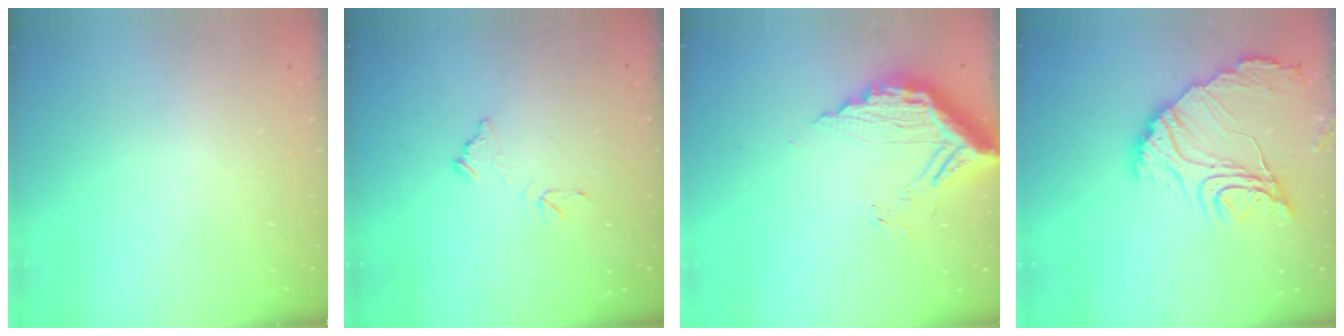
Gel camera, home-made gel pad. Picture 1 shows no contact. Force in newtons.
{"total": 7.8, "press": 7.8, "slide": 0.5}
{"total": 12.3, "press": 12.3, "slide": 1.0}
{"total": 15.3, "press": 15.2, "slide": 1.4}